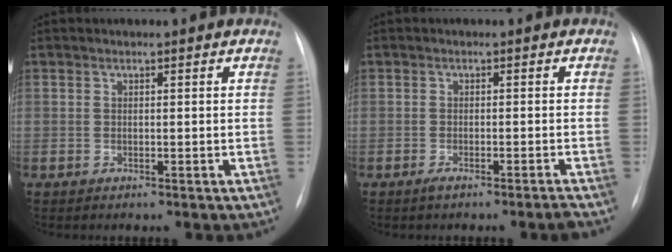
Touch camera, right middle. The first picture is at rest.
{"total": 2.4, "force": [-2.0, -0.5, 1.3], "torque": [-0.024, -0.002, -0.034]}